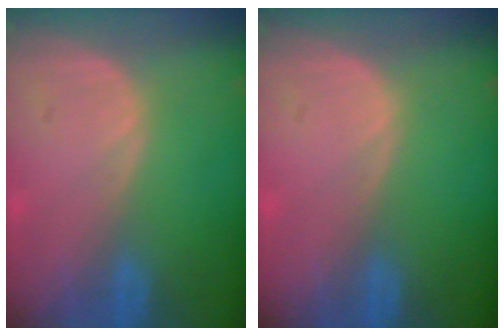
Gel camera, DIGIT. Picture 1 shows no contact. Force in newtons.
{"total": 0.0}